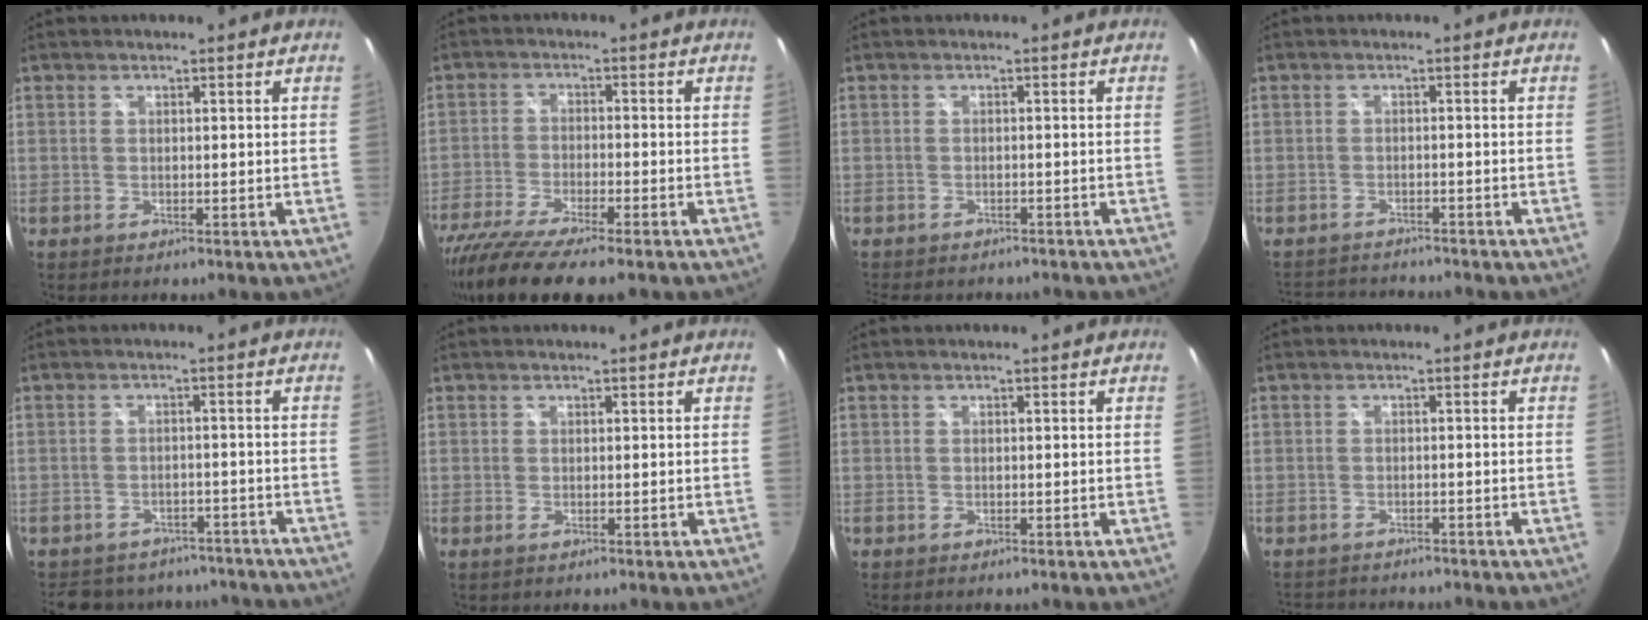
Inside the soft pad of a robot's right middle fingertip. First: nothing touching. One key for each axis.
{"total": 14.1, "fx": -11.1, "fy": 2.1, "fz": 8.4, "tx": -0.176, "ty": -0.052, "tz": -0.189}
{"total": 5.9, "fx": -5.2, "fy": 1.9, "fz": 2.1, "tx": -0.049, "ty": -0.015, "tz": -0.072}
{"total": 7.5, "fx": -7.0, "fy": 1.8, "fz": 1.8, "tx": -0.053, "ty": 0.005, "tz": -0.106}
{"total": 15.6, "fx": -13.0, "fy": 7.1, "fz": 5.0, "tx": -0.112, "ty": 0.024, "tz": -0.160}
{"total": 0.0}
{"total": 0.0}
{"total": 5.5, "fx": -5.2, "fy": 1.5, "fz": 1.3, "tx": -0.037, "ty": -0.002, "tz": -0.075}